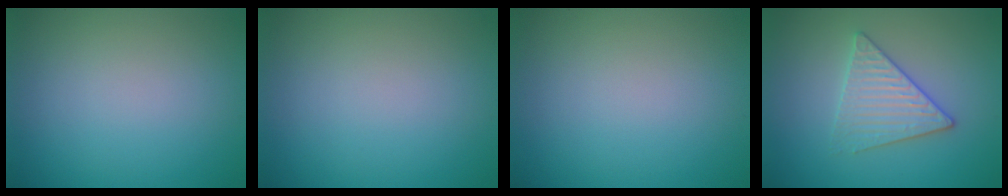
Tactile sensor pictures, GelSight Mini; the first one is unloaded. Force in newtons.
{"total": 0.0}
{"total": 0.0}
{"total": 3.2, "press": 3.2, "slide": 0.6}